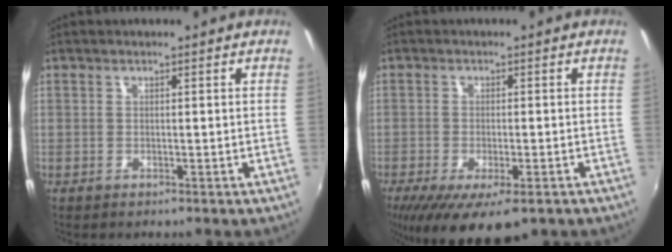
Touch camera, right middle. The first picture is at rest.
{"total": 12.1, "force": [-7.5, 4.1, 8.5], "torque": [-0.170, -0.045, -0.112]}